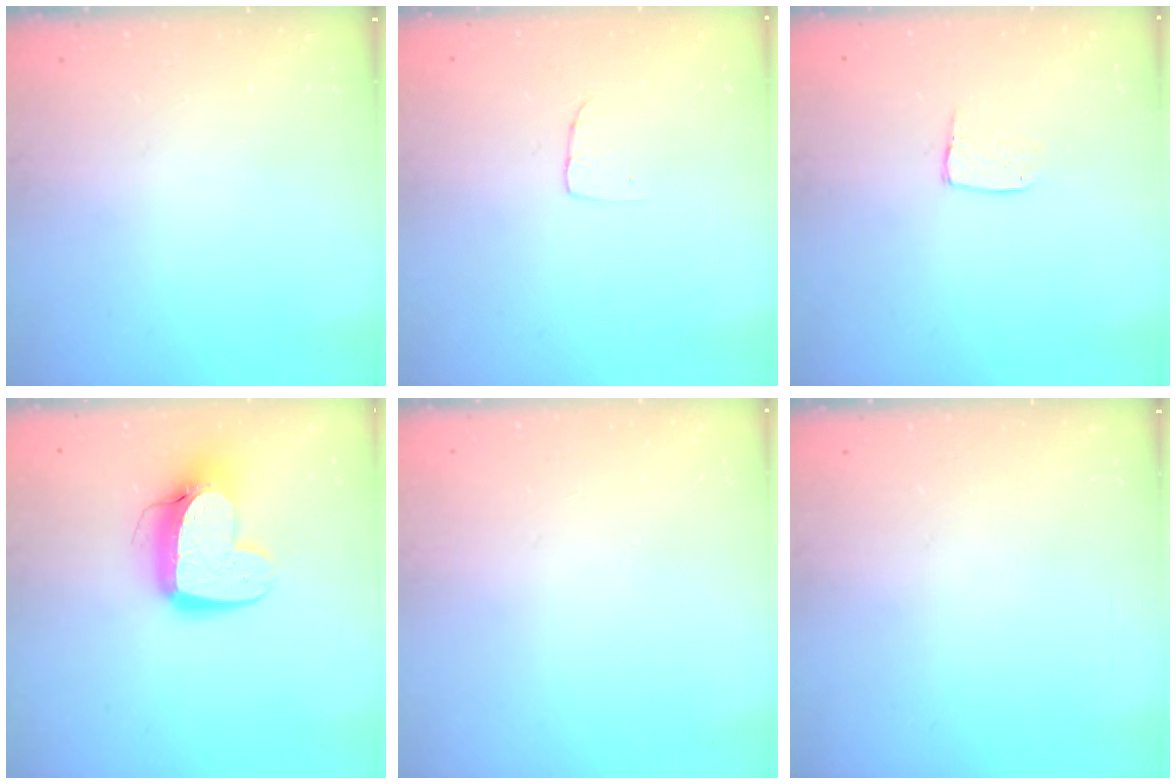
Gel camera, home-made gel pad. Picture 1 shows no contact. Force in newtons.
{"total": 2.9, "press": 2.9, "slide": 0.1}
{"total": 5.2, "press": 5.2, "slide": 0.4}
{"total": 12.4, "press": 12.3, "slide": 1.2}
{"total": 0.0}
{"total": 0.0}